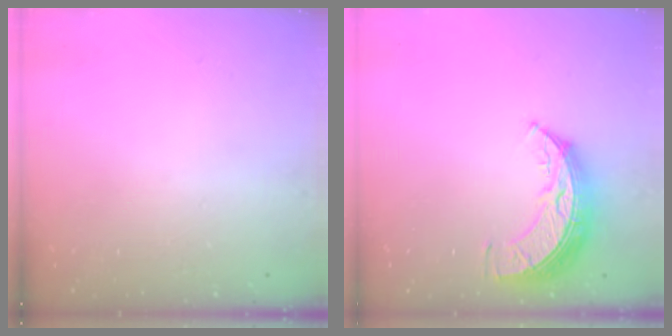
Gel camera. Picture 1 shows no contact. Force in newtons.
{"total": 8.4, "press": 8.4, "slide": 0.7}